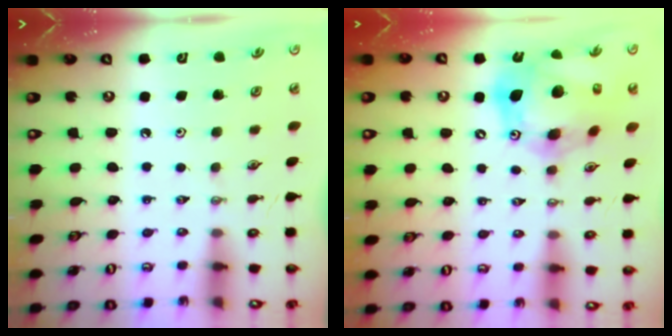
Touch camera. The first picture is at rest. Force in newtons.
{"total": 19.4, "press": 19.2, "slide": 2.9}